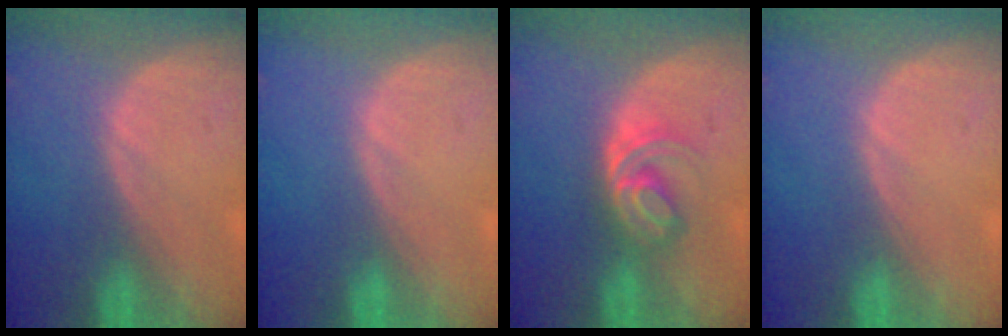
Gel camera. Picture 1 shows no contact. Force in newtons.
{"total": 0.0}
{"total": 5.9, "press": 5.1, "slide": 3.1}
{"total": 0.0}